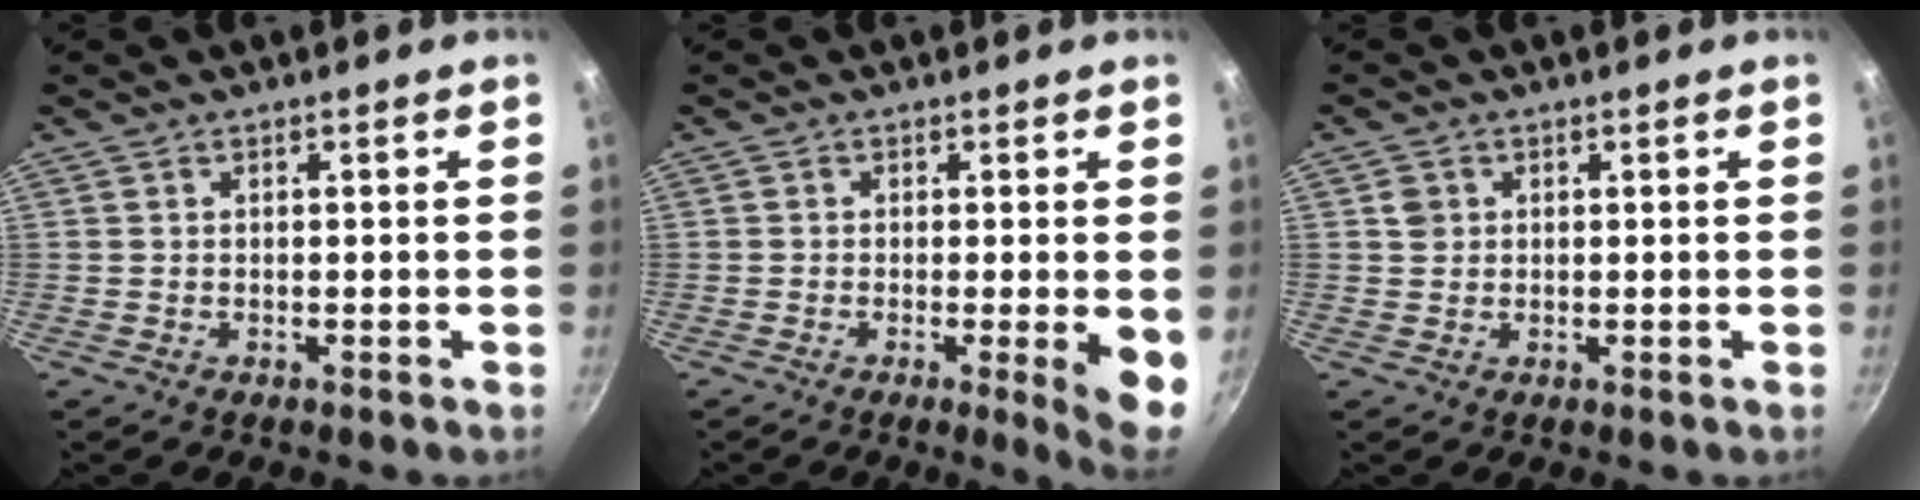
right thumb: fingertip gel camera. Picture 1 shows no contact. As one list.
[{"total": 6.2, "force": [-0.9, 0.7, 6.1], "torque": [-0.079, -0.013, -0.012]}, {"total": 2.1, "force": [0.5, 1.9, 0.6], "torque": [-0.006, 0.006, 0.010]}]